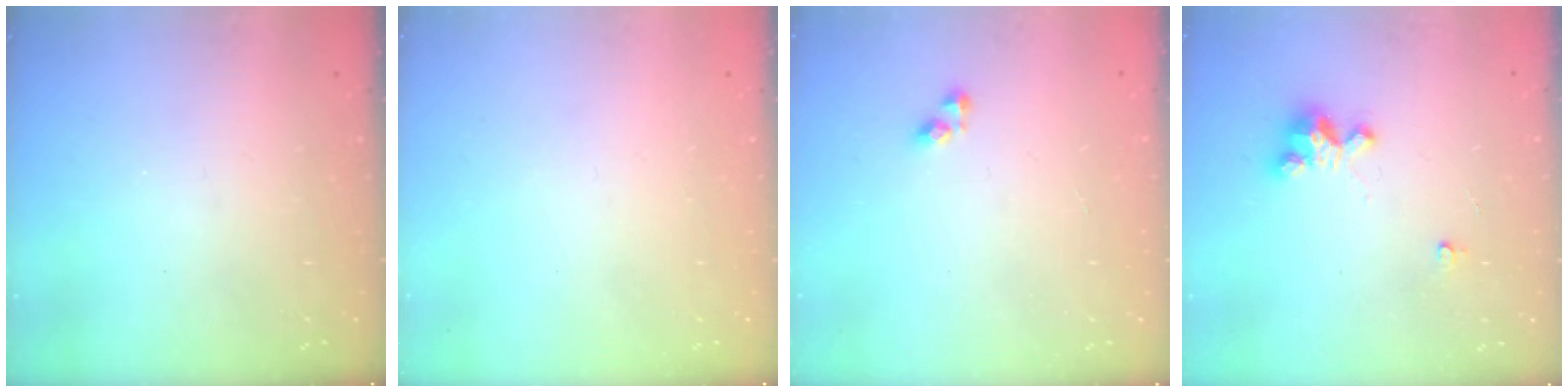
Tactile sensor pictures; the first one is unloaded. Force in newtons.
{"total": 0.0}
{"total": 3.8, "press": 3.7, "slide": 0.6}
{"total": 5.6, "press": 5.6, "slide": 0.2}